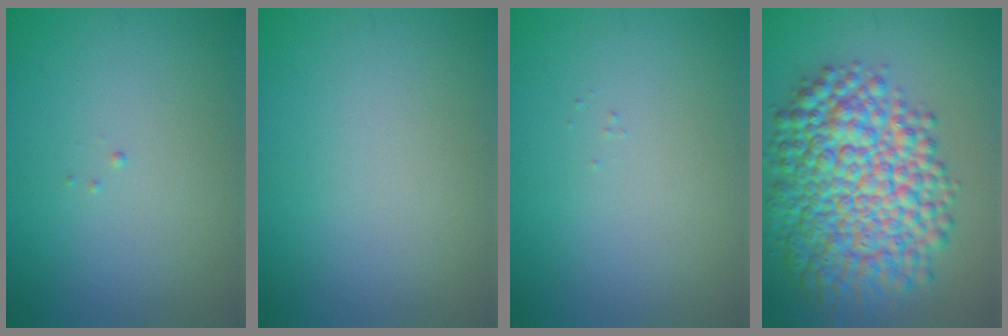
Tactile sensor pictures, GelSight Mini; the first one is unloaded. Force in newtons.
{"total": 0.0}
{"total": 0.0}
{"total": 11.6, "press": 11.5, "slide": 0.3}